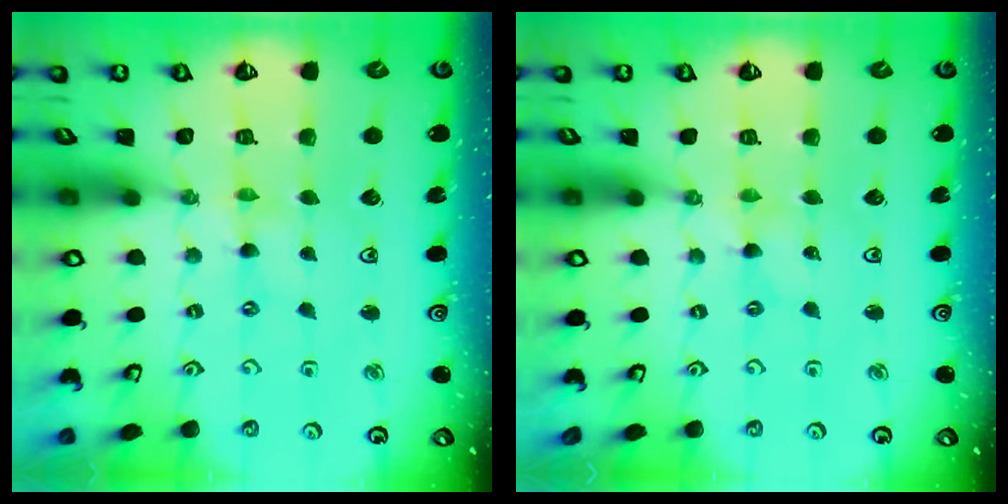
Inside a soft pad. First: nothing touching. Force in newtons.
{"total": 0.0}